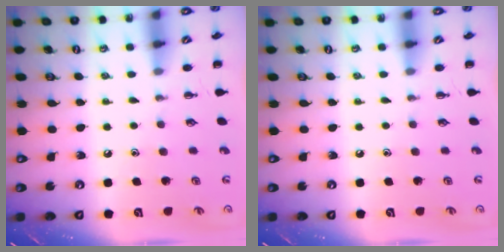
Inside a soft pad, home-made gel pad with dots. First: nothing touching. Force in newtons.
{"total": 0.0}